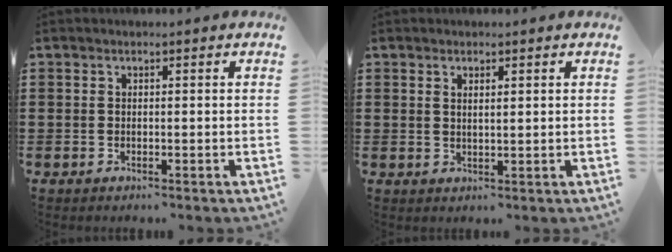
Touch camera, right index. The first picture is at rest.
{"total": 1.1, "force": [0.8, 0.2, 0.8], "torque": [-0.016, 0.002, 0.014]}